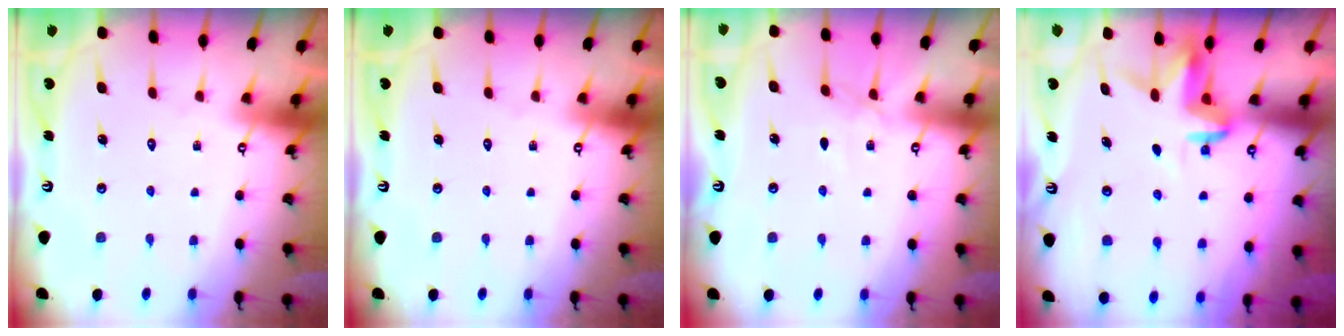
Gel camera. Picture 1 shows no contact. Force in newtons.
{"total": 0.0}
{"total": 5.2, "press": 5.2, "slide": 0.6}
{"total": 3.4, "press": 3.4, "slide": 0.2}